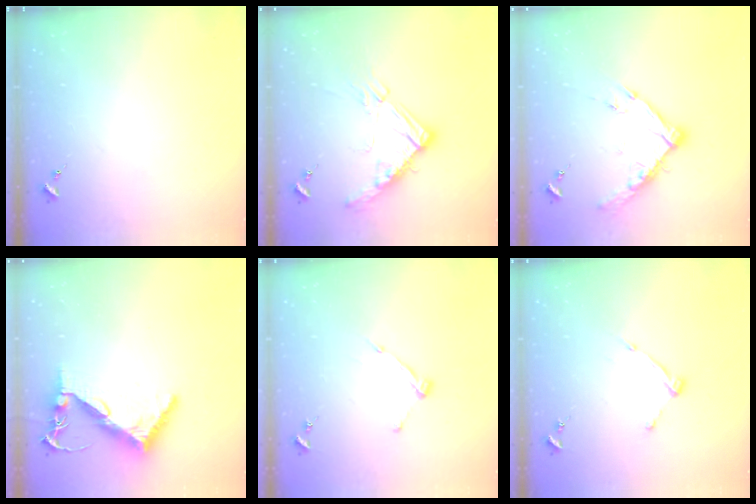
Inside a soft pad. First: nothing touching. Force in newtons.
{"total": 14.3, "press": 14.2, "slide": 1.4}
{"total": 12.4, "press": 12.3, "slide": 1.0}
{"total": 8.3, "press": 8.2, "slide": 1.2}
{"total": 6.2, "press": 6.2, "slide": 0.5}
{"total": 5.1, "press": 5.1, "slide": 0.6}